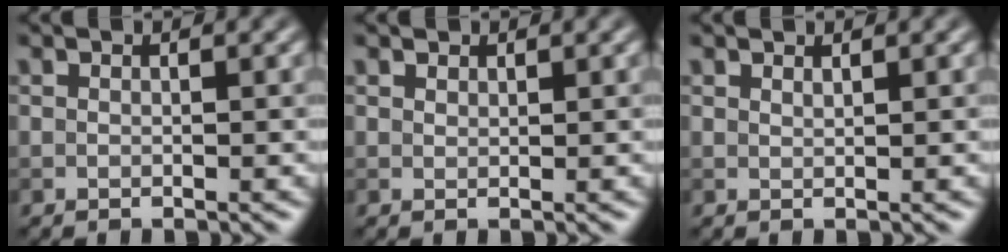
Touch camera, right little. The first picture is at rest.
{"total": 0.8, "force": [0.7, 0.4, 0.1], "torque": [0.000, -0.001, 0.011]}
{"total": 0.5, "force": [0.5, 0.0, 0.1], "torque": [0.001, -0.001, 0.012]}